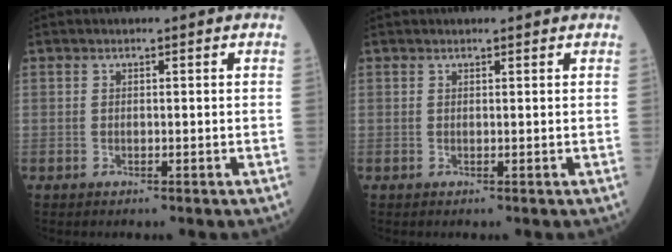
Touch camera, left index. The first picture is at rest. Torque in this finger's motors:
{"motor_torque": [0.36, -0.42, 0.11, 0.06]}